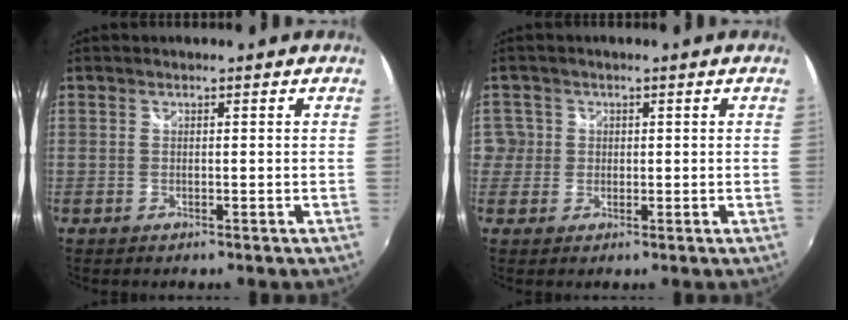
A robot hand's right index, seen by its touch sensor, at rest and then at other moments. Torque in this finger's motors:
{"motor_torque": [-0.06, 0.00, 0.01, 0.00]}